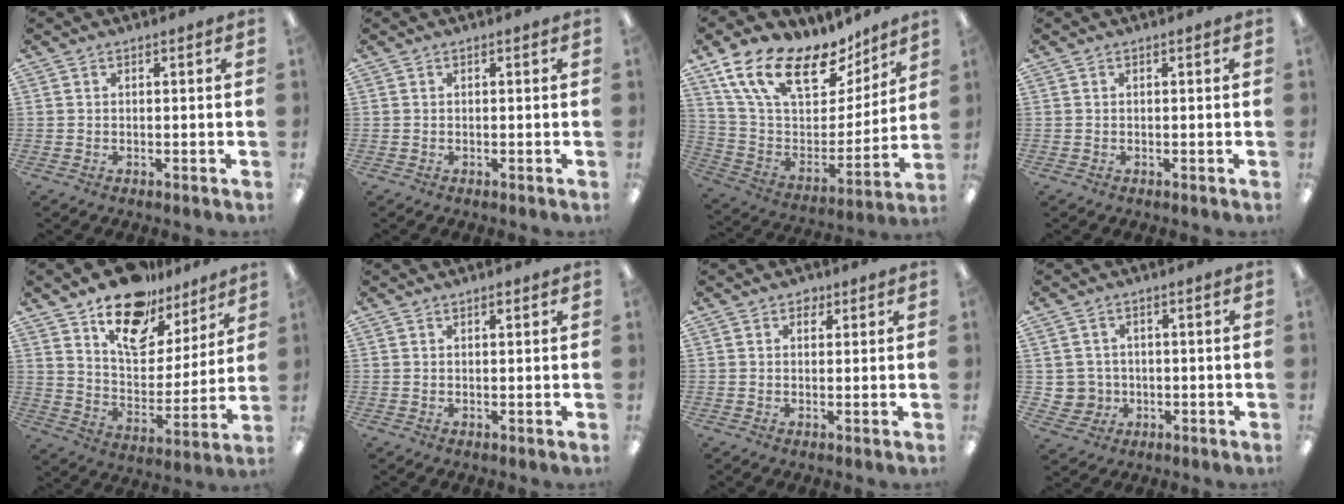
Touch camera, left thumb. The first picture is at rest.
{"total": 0.0}
{"total": 21.2, "force": [14.0, 10.5, 12.0], "torque": [-0.222, -0.077, 0.255]}
{"total": 0.0}
{"total": 16.9, "force": [12.1, 9.2, 7.4], "torque": [-0.127, -0.072, 0.217]}
{"total": 1.0, "force": [0.9, 0.4, 0.3], "torque": [-0.007, 0.001, 0.017]}
{"total": 2.2, "force": [1.5, 1.4, 0.7], "torque": [0.001, -0.003, 0.023]}
{"total": 4.6, "force": [0.2, 4.6, 0.4], "torque": [-0.011, 0.006, 0.008]}